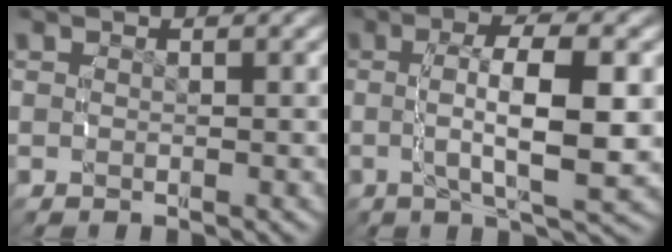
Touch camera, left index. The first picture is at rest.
{"total": 6.8, "force": [0.1, 1.5, 6.7], "torque": [-0.103, 0.000, 0.002]}